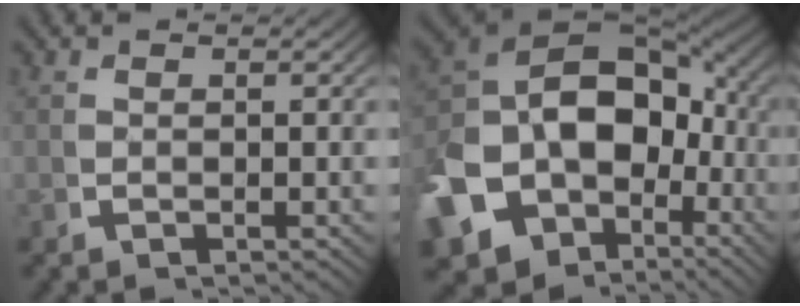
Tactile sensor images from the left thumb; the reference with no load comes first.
{"total": 20.6, "force": [-3.0, 15.2, 13.6], "torque": [-0.299, -0.078, -0.020]}